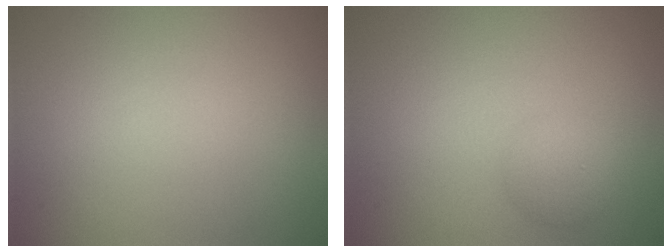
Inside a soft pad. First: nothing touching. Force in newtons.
{"total": 1.8, "press": 1.8, "slide": 0.1}